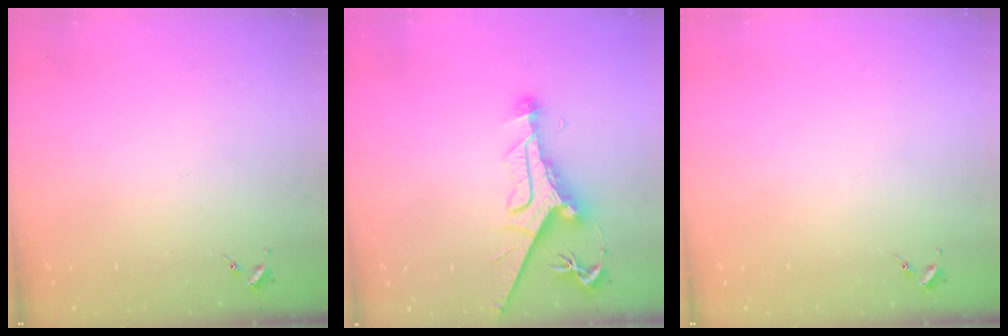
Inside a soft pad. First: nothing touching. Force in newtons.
{"total": 11.6, "press": 11.5, "slide": 0.8}
{"total": 0.0}